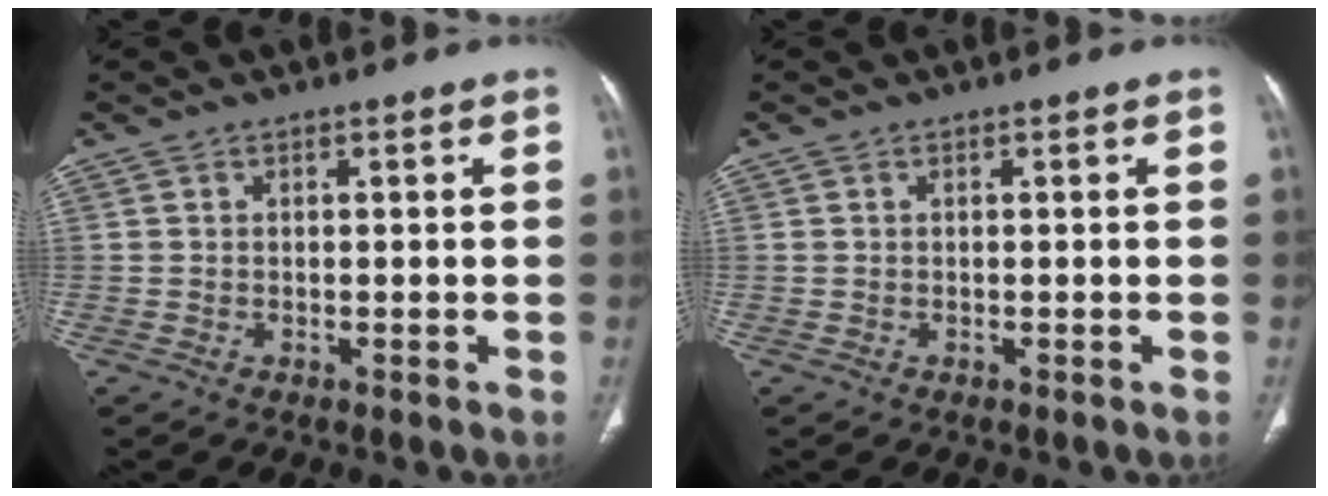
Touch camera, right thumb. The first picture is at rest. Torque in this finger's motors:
{"motor_torque": [0.21, 0.14, -0.14, 0.60, 0.04]}